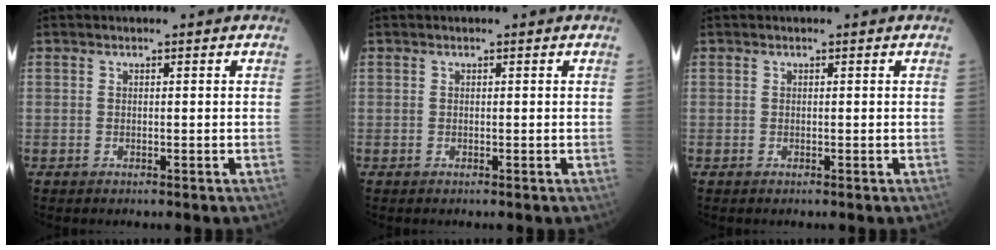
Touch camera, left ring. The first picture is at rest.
{"total": 0.0}
{"total": 0.0}